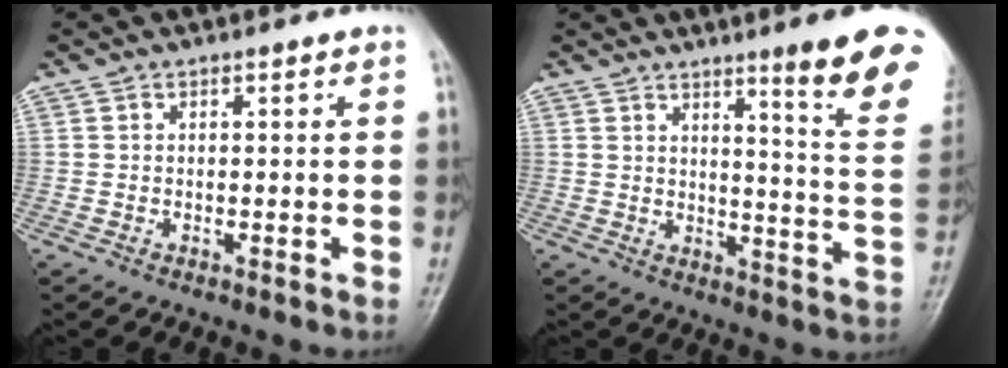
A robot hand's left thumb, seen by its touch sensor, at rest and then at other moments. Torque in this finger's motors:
{"motor_torque": [0.93, -0.01, 1.52, -1.25, 0.09]}